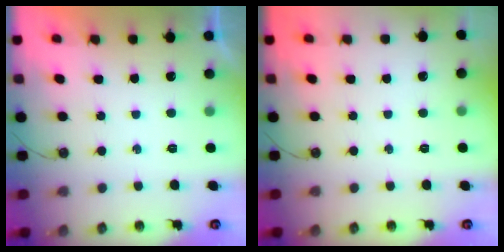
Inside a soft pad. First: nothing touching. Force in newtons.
{"total": 0.0}